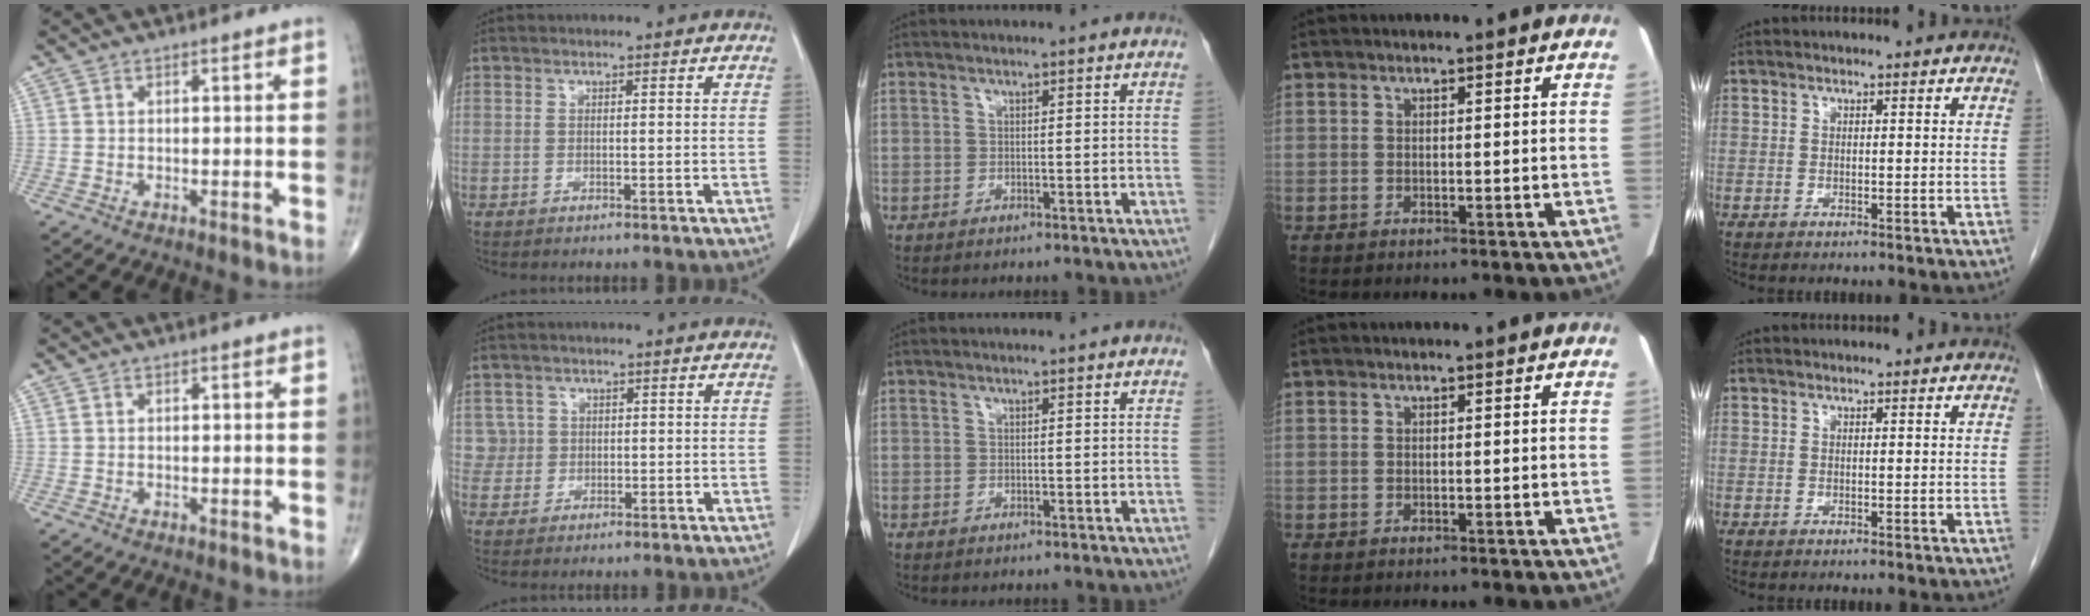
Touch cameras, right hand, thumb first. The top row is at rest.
{"index": {"total": 2.9, "force": [0.5, 2.8, -0.5], "torque": [0.025, 0.008, 0.008]}}